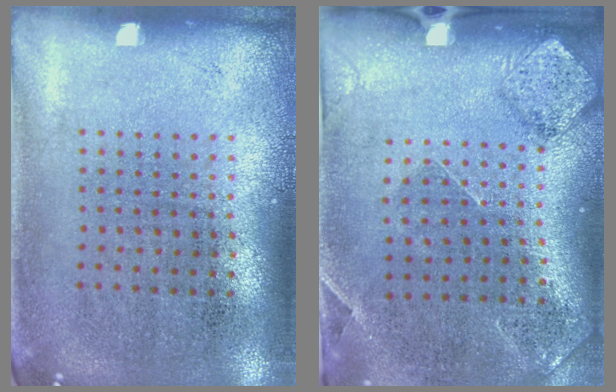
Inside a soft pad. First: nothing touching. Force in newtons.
{"total": 1.5, "press": 1.3, "slide": 0.8}